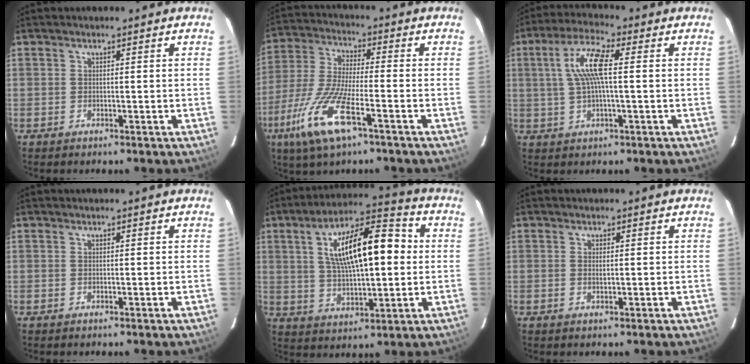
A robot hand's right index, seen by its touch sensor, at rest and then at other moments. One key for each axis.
{"total": 14.1, "fx": -7.3, "fy": 3.3, "fz": 11.6, "tx": -0.259, "ty": -0.021, "tz": -0.147}
{"total": 8.8, "fx": 1.2, "fy": 1.8, "fz": 8.5, "tx": -0.165, "ty": 0.012, "tz": 0.025}
{"total": 0.0}
{"total": 17.6, "fx": 3.2, "fy": 6.3, "fz": 16.1, "tx": -0.274, "ty": 0.030, "tz": 0.054}
{"total": 0.9, "fx": 0.1, "fy": 0.2, "fz": 0.9, "tx": -0.018, "ty": -0.001, "tz": 0.001}